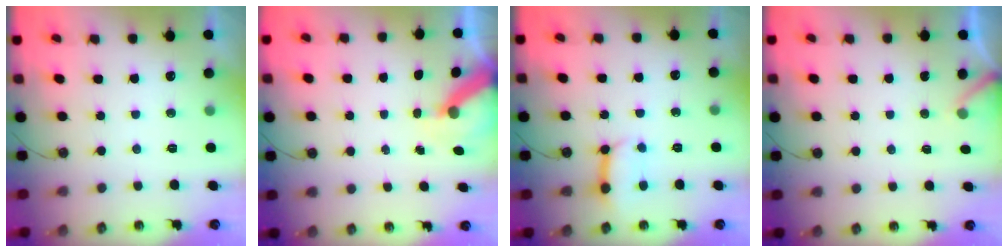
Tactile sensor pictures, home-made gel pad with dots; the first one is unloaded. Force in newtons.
{"total": 7.0, "press": 7.0, "slide": 0.9}
{"total": 8.0, "press": 7.9, "slide": 1.0}
{"total": 3.0, "press": 3.0, "slide": 0.2}